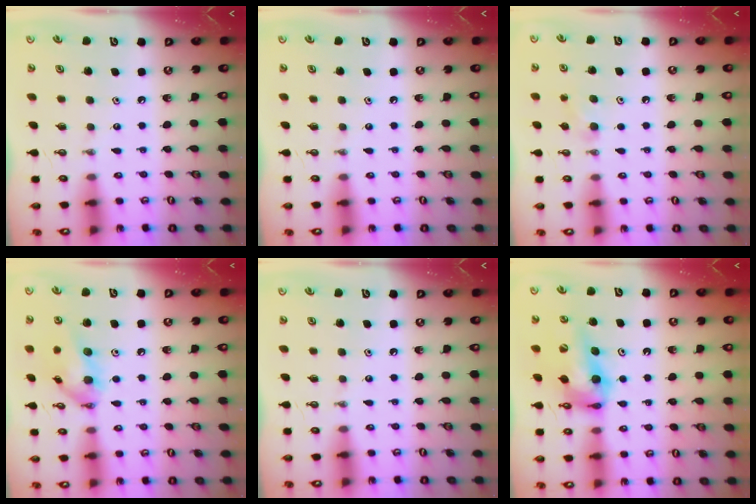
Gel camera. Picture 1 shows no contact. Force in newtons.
{"total": 0.0}
{"total": 8.1, "press": 3.9, "slide": 7.0}
{"total": 13.0, "press": 13.0, "slide": 0.9}
{"total": 0.0}
{"total": 12.4, "press": 12.0, "slide": 3.1}